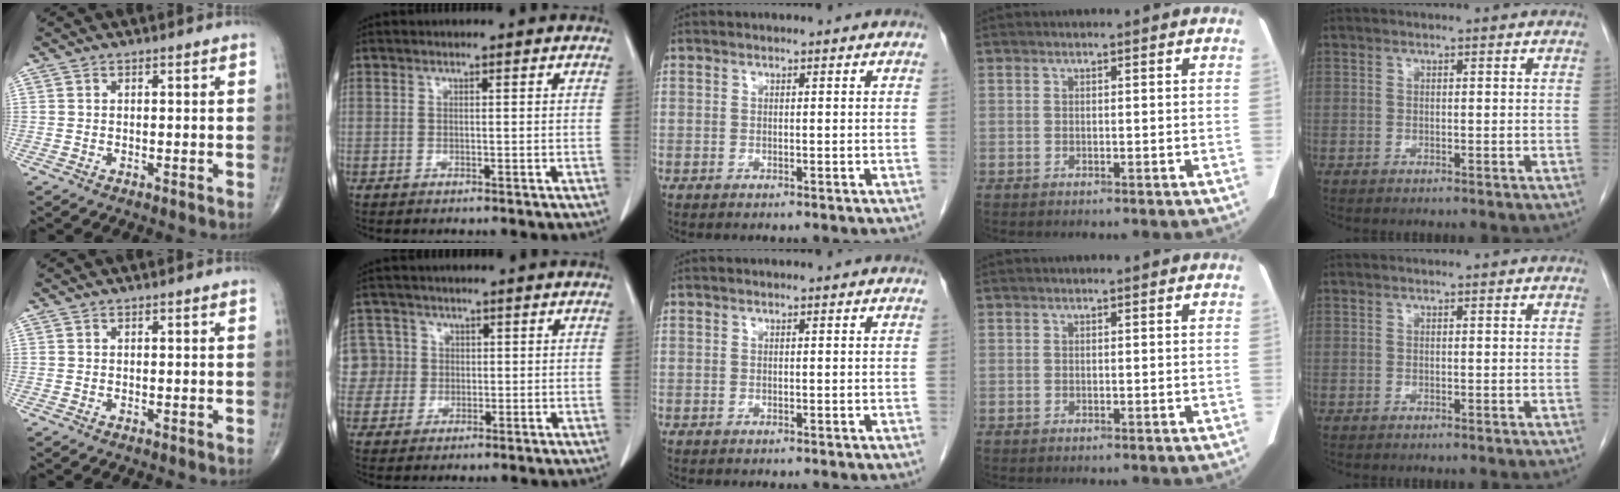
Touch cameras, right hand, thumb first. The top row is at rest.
{"index": {"total": 6.6, "force": [0.9, 6.5, 0.1], "torque": [-0.003, 0.029, 0.025]}}